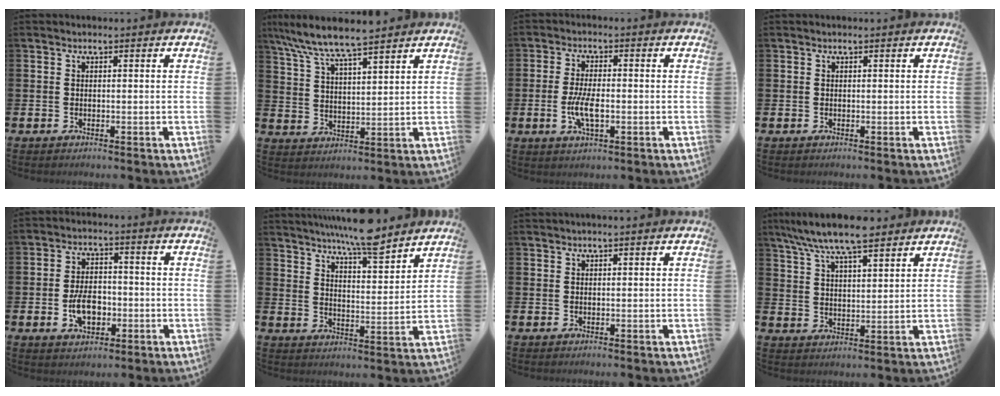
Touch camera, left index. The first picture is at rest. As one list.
[{"total": 7.3, "force": [6.9, 0.6, 2.5], "torque": [-0.080, -0.030, 0.123]}, {"total": 5.0, "force": [-0.9, 2.0, 4.5], "torque": [-0.093, -0.001, -0.020]}, {"total": 0.0}, {"total": 5.6, "force": [-1.5, 3.4, 4.2], "torque": [-0.072, 0.004, -0.029]}, {"total": 8.6, "force": [8.0, 0.7, 2.9], "torque": [-0.069, -0.045, 0.144]}, {"total": 0.7, "force": [0.6, -0.1, 0.3], "torque": [-0.004, 0.000, 0.011]}, {"total": 8.8, "force": [7.9, 1.3, 3.6], "torque": [-0.091, -0.023, 0.144]}]